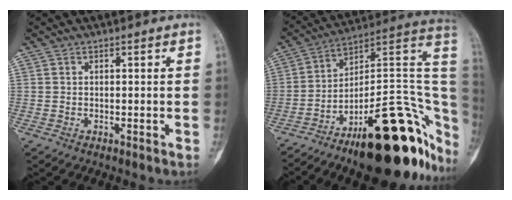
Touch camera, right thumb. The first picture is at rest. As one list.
[{"total": 31.0, "force": [-13.9, 11.0, 25.4], "torque": [-0.250, 0.097, -0.205]}]